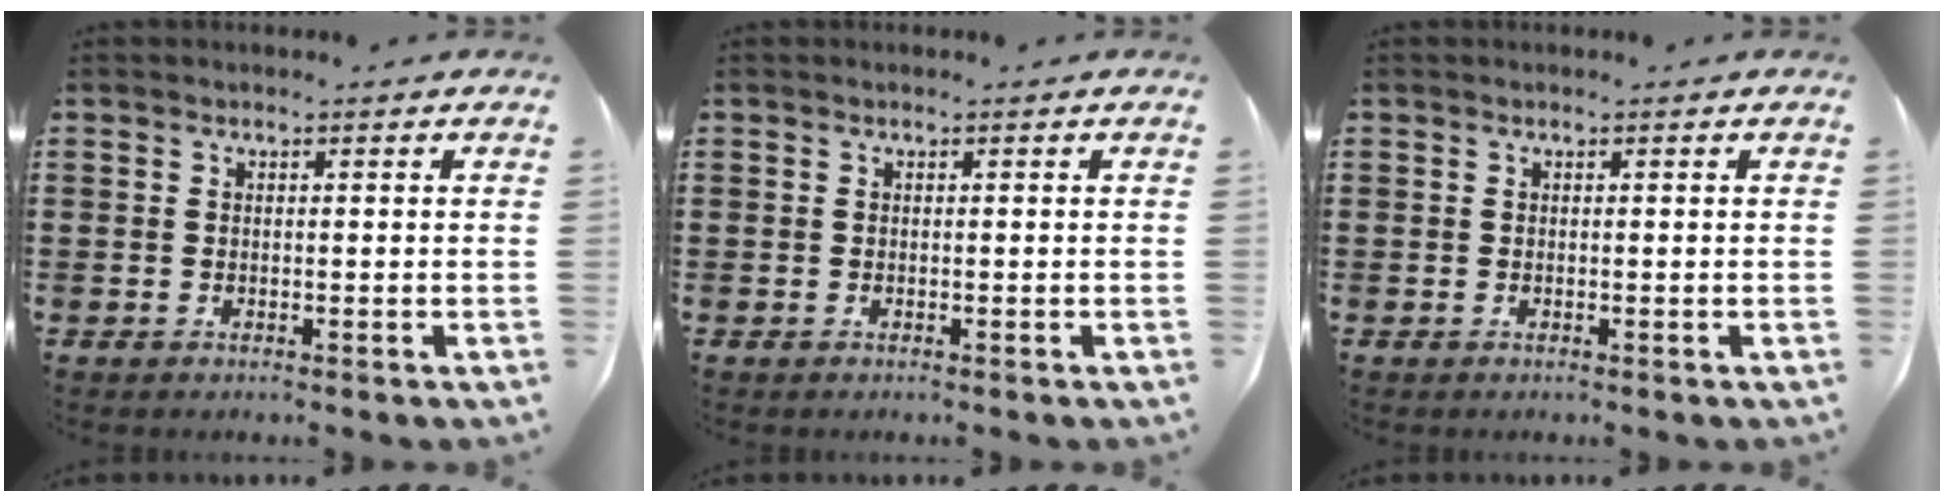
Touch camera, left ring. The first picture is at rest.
{"total": 0.0}
{"total": 0.0}